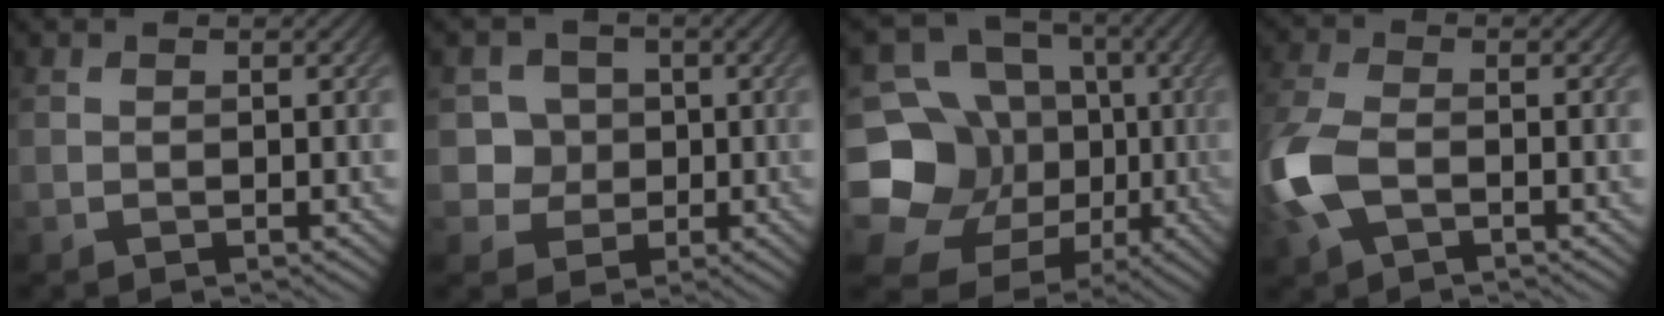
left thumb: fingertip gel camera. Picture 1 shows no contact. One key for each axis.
{"total": 4.5, "fx": 0.2, "fy": 4.3, "fz": 1.2, "tx": -0.027, "ty": -0.002, "tz": -0.009}
{"total": 18.2, "fx": -2.4, "fy": 16.0, "fz": 8.3, "tx": -0.224, "ty": -0.004, "tz": -0.046}
{"total": 7.6, "fx": -2.2, "fy": 4.3, "fz": 5.9, "tx": -0.170, "ty": -0.009, "tz": -0.055}